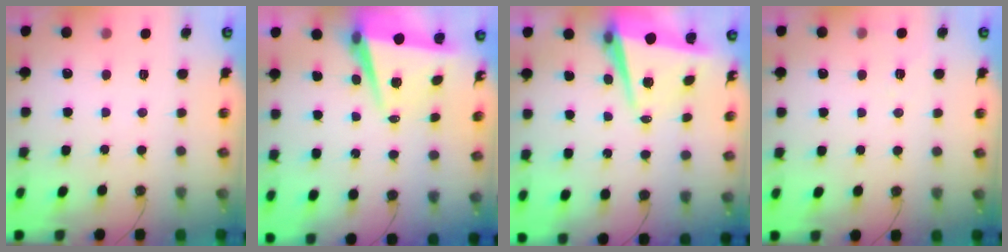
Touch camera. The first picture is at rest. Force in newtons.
{"total": 7.1, "press": 6.3, "slide": 3.2}
{"total": 6.6, "press": 6.4, "slide": 1.5}
{"total": 6.3, "press": 4.5, "slide": 4.3}